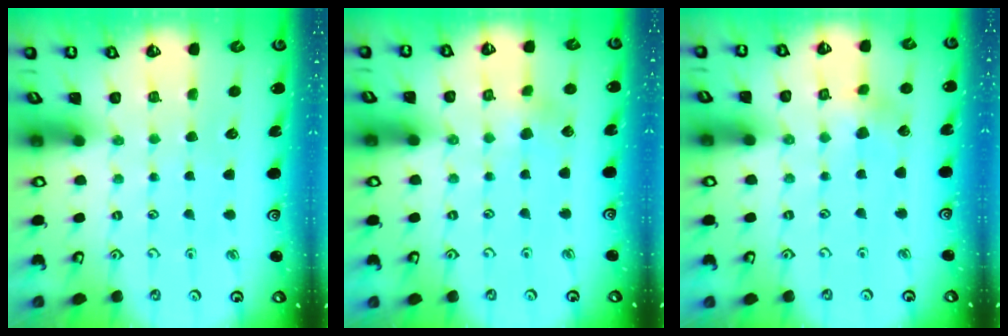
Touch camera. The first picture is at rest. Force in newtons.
{"total": 3.0, "press": 3.0, "slide": 0.3}
{"total": 5.0, "press": 4.9, "slide": 0.8}